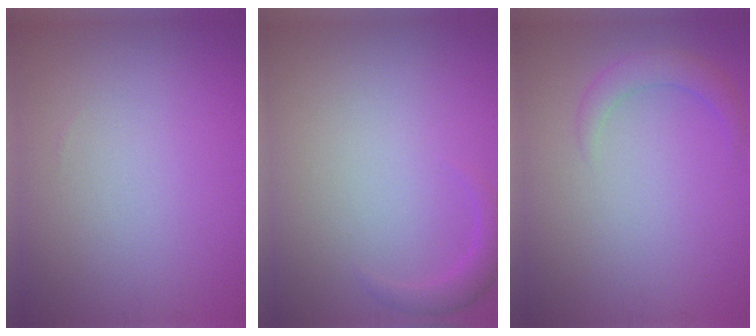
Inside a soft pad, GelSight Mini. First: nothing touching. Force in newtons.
{"total": 1.5, "press": 1.5, "slide": 0.0}
{"total": 2.0, "press": 2.0, "slide": 0.2}